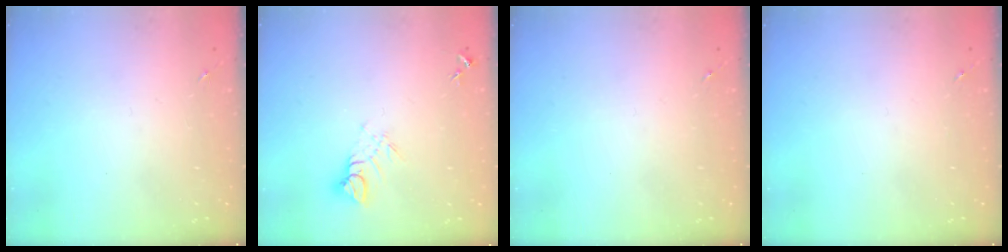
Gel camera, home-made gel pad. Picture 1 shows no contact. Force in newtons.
{"total": 6.6, "press": 6.6, "slide": 0.5}
{"total": 0.0}
{"total": 0.0}